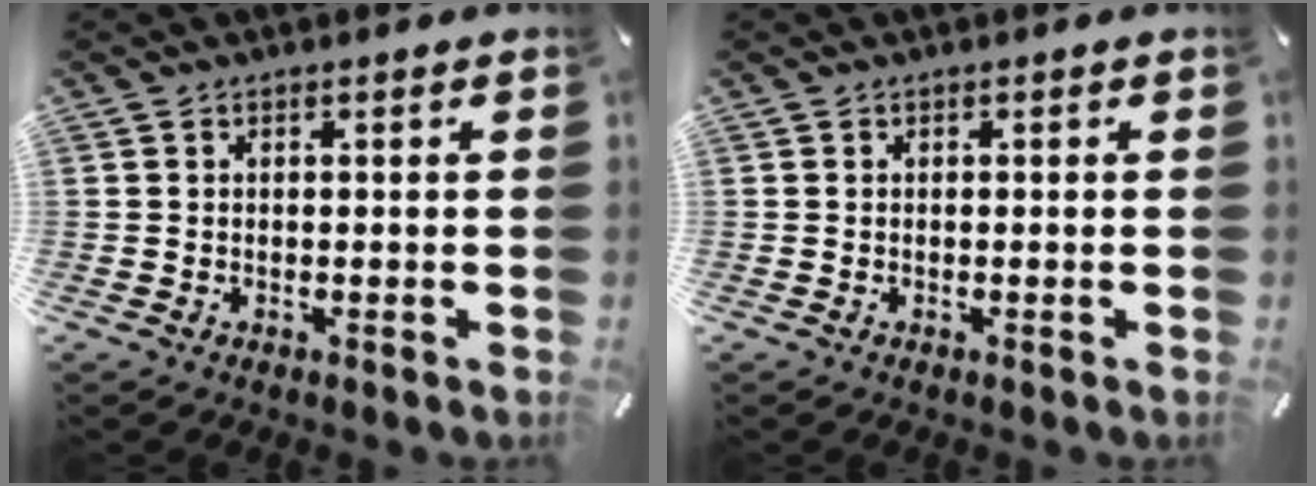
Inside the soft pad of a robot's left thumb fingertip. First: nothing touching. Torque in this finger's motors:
{"motor_torque": [0.00, 0.00, 0.02, -0.02, 0.00]}